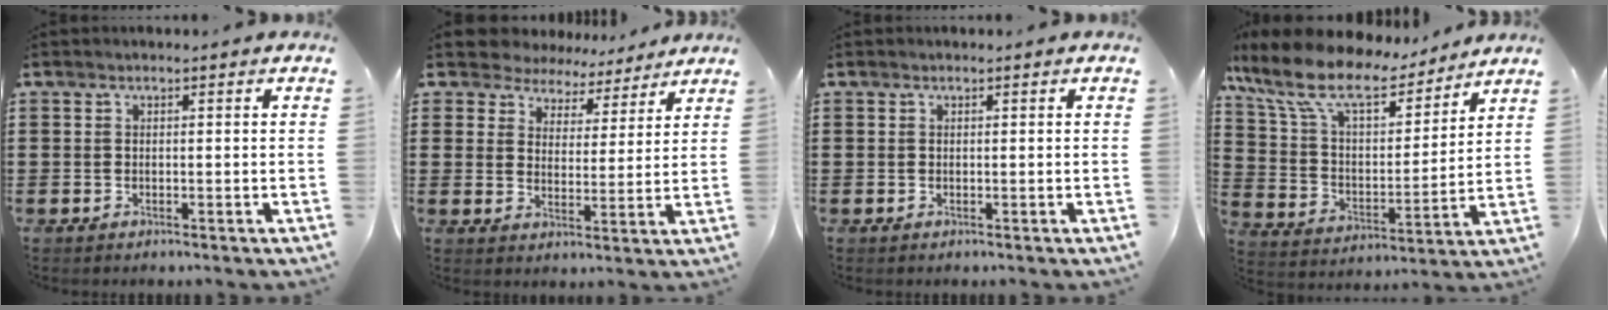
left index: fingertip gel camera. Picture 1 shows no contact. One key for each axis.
{"total": 5.8, "fx": 5.5, "fy": 1.9, "fz": 0.2, "tx": -0.037, "ty": -0.030, "tz": 0.099}
{"total": 0.0}
{"total": 11.8, "fx": 9.6, "fy": 3.3, "fz": 6.1, "tx": -0.158, "ty": -0.049, "tz": 0.167}